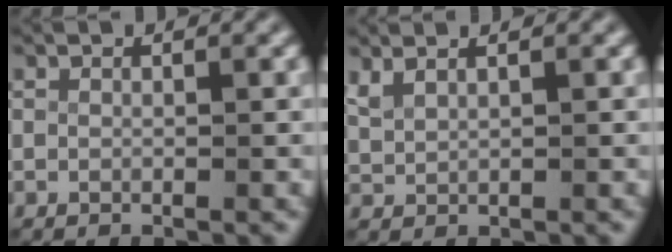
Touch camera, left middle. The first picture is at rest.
{"total": 1.9, "force": [1.3, 1.0, 1.0], "torque": [-0.031, 0.000, 0.034]}